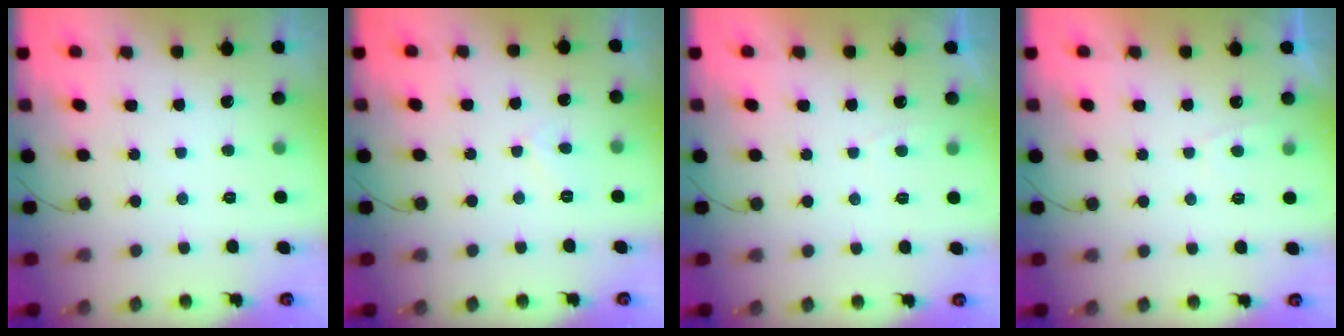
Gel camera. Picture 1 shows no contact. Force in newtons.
{"total": 3.5, "press": 3.5, "slide": 0.5}
{"total": 0.9, "press": 0.7, "slide": 0.5}
{"total": 1.1, "press": 0.9, "slide": 0.5}